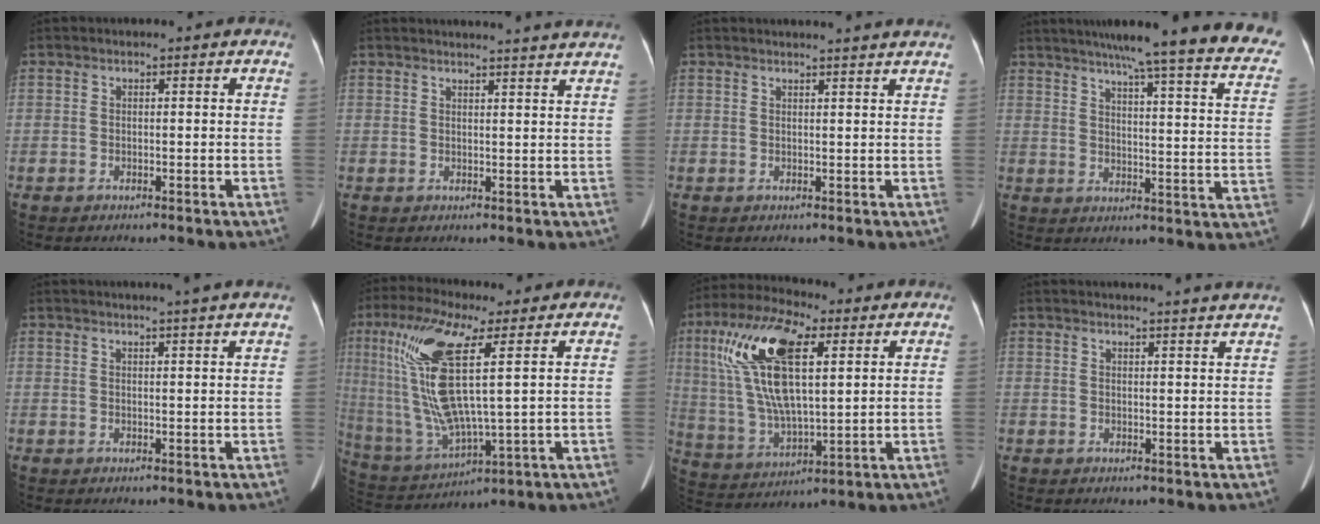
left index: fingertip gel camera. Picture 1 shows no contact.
{"total": 11.8, "force": [11.2, -0.9, 3.6], "torque": [-0.046, -0.016, 0.116]}
{"total": 6.7, "force": [6.3, -0.8, 2.3], "torque": [-0.023, 0.013, 0.058]}
{"total": 27.8, "force": [23.5, 1.3, 14.8], "torque": [-0.186, -0.052, 0.279]}
{"total": 8.7, "force": [7.4, -1.4, 4.3], "torque": [-0.052, 0.014, 0.077]}
{"total": 15.5, "force": [4.8, 2.4, 14.5], "torque": [-0.331, -0.008, 0.095]}
{"total": 16.7, "force": [5.8, 5.0, 14.8], "torque": [-0.320, 0.015, 0.108]}
{"total": 10.8, "force": [10.1, -1.0, 3.5], "torque": [-0.042, -0.009, 0.104]}